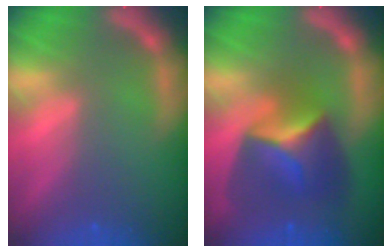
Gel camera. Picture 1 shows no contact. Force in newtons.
{"total": 7.4}